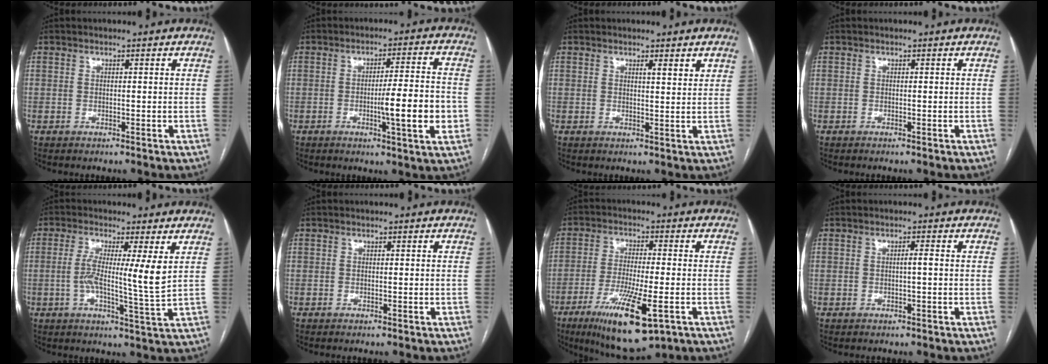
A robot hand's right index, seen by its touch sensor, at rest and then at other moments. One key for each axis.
{"total": 9.6, "fx": -2.2, "fy": 0.2, "fz": 9.3, "tx": -0.137, "ty": -0.005, "tz": -0.034}
{"total": 2.0, "fx": 1.5, "fy": 0.3, "fz": 1.3, "tx": -0.023, "ty": -0.007, "tz": 0.023}
{"total": 0.0}
{"total": 6.7, "fx": 1.2, "fy": -1.0, "fz": 6.5, "tx": -0.115, "ty": -0.010, "tz": 0.022}
{"total": 0.0}
{"total": 13.7, "fx": -6.4, "fy": 2.5, "fz": 11.8, "tx": -0.214, "ty": -0.033, "tz": -0.099}
{"total": 0.9, "fx": -0.1, "fy": 0.0, "fz": 0.9, "tx": -0.014, "ty": 0.001, "tz": 0.000}